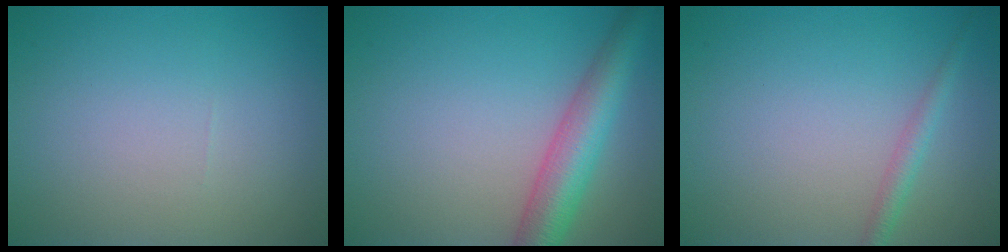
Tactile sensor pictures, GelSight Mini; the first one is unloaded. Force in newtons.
{"total": 5.3, "press": 5.3, "slide": 0.2}
{"total": 1.5, "press": 1.5, "slide": 0.0}